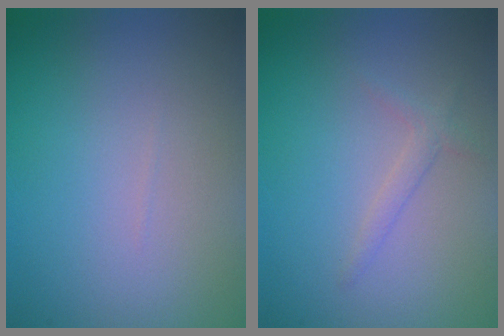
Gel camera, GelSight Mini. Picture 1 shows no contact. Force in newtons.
{"total": 1.1, "press": 1.1, "slide": 0.1}